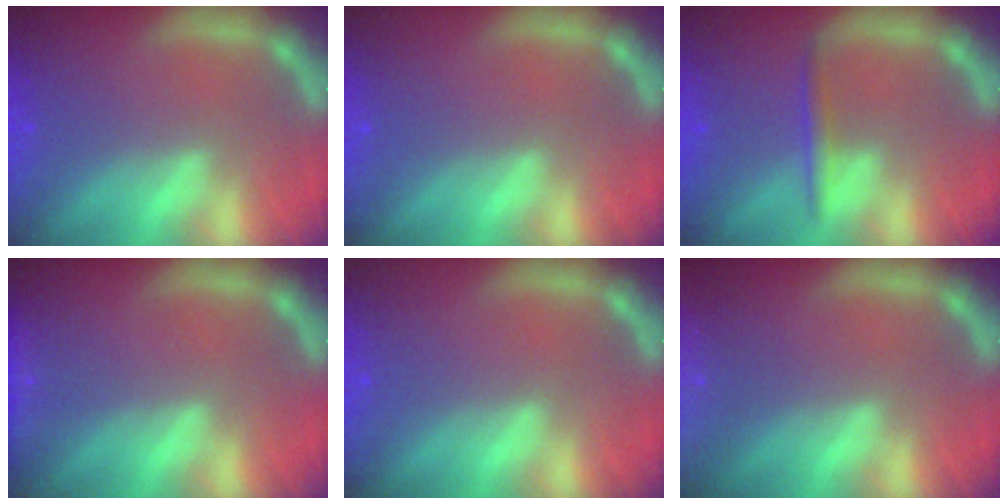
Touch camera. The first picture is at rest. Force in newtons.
{"total": 0.0}
{"total": 1.9}
{"total": 1.4}
{"total": 0.0}
{"total": 10.0}